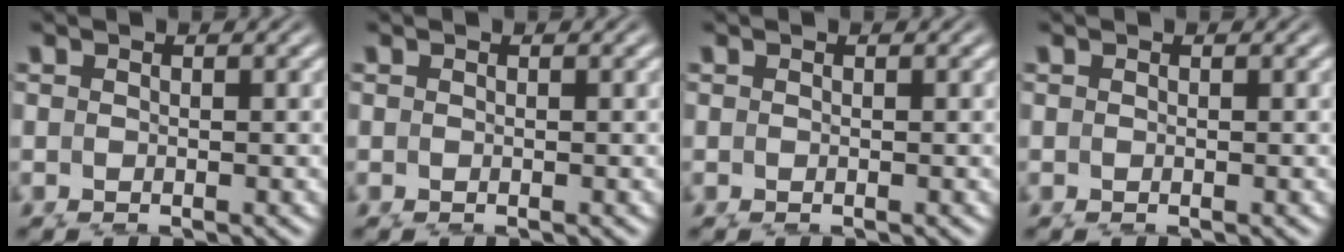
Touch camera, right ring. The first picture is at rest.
{"total": 0.0}
{"total": 0.0}
{"total": 0.0}